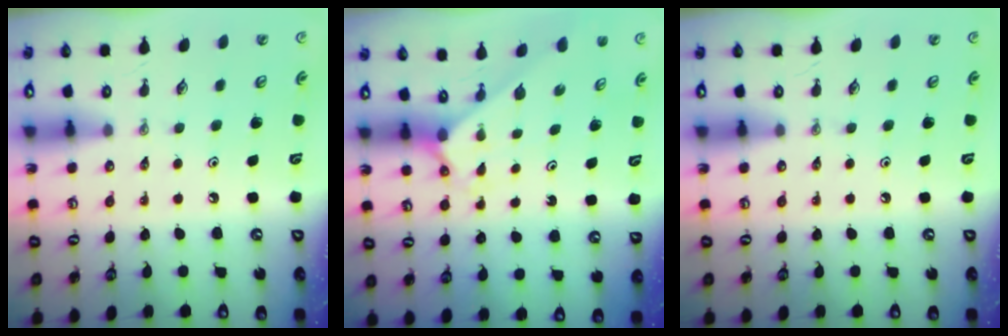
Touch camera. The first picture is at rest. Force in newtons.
{"total": 2.3, "press": 2.3, "slide": 0.1}
{"total": 0.0}